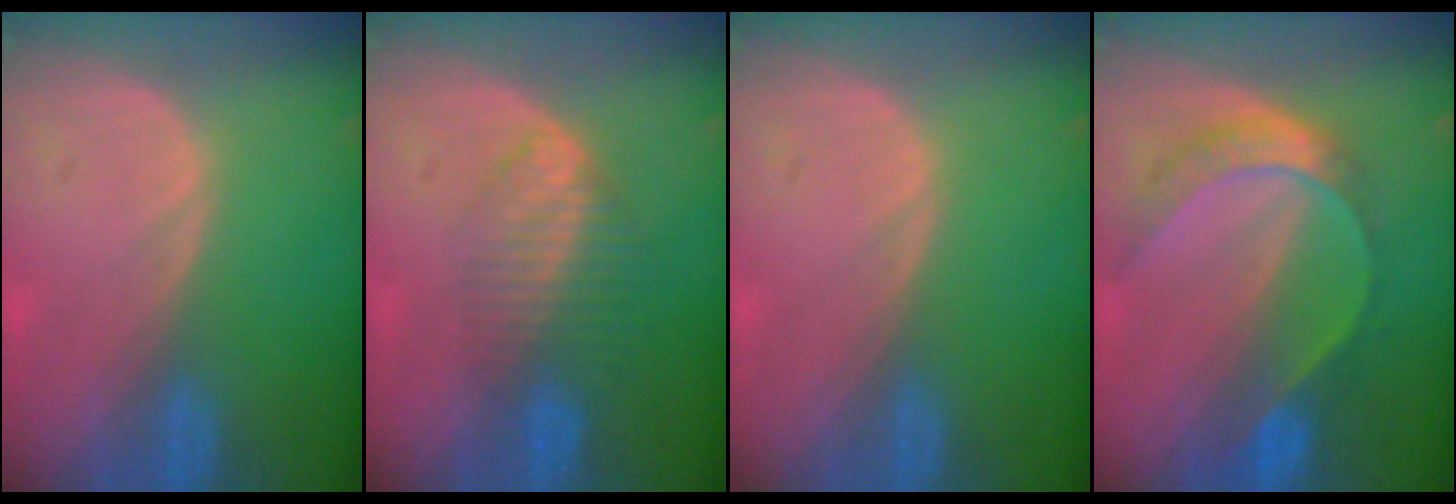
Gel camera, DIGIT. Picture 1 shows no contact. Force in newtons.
{"total": 6.6, "press": 5.6, "slide": 3.5}
{"total": 0.0}
{"total": 7.8, "press": 6.5, "slide": 4.2}